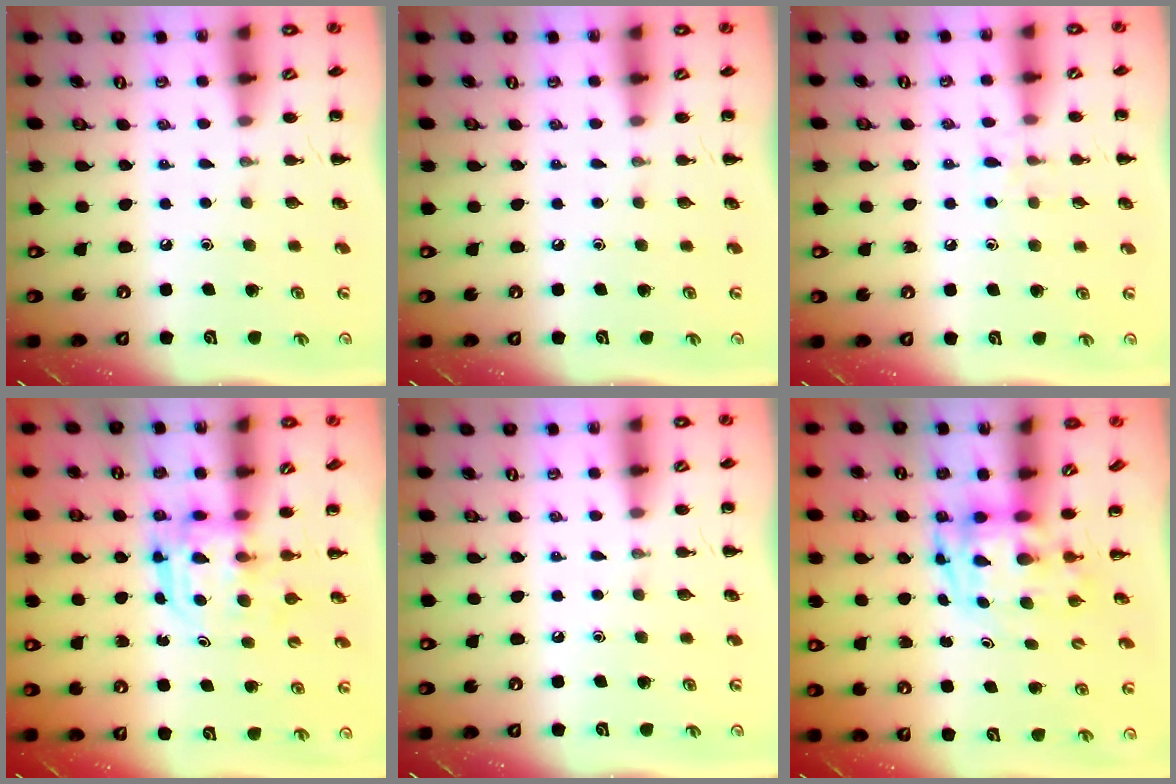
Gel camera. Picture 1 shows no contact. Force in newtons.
{"total": 0.0}
{"total": 6.5, "press": 6.1, "slide": 2.4}
{"total": 3.0, "press": 3.0, "slide": 0.2}
{"total": 0.0}
{"total": 3.4, "press": 3.4, "slide": 0.7}